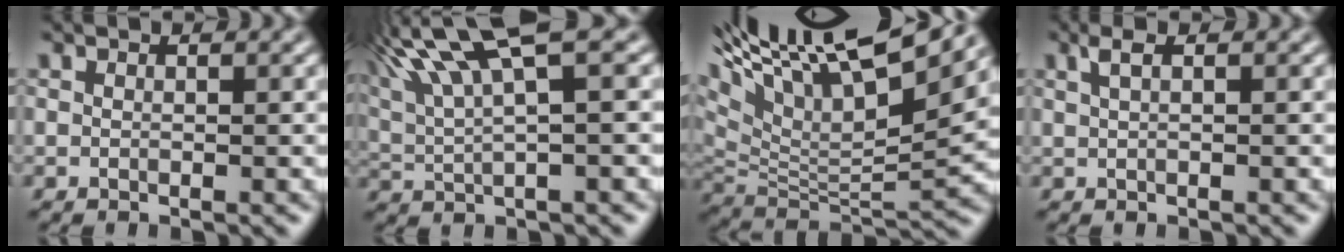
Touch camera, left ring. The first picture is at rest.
{"total": 9.0, "force": [4.7, 2.0, 7.4], "torque": [-0.159, 0.027, 0.097]}
{"total": 15.1, "force": [8.4, 5.8, 11.2], "torque": [-0.215, 0.048, 0.157]}
{"total": 1.0, "force": [0.2, 0.1, 0.9], "torque": [-0.026, 0.003, 0.016]}